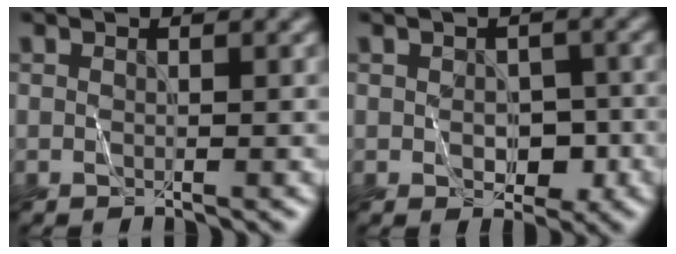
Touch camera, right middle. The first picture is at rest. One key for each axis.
{"total": 2.5, "fx": -0.6, "fy": 1.6, "fz": 1.8, "tx": -0.027, "ty": -0.003, "tz": -0.001}